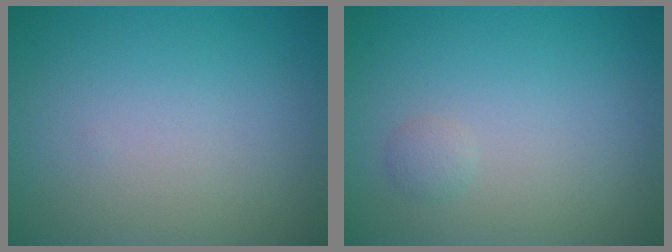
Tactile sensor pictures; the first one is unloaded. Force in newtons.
{"total": 0.7, "press": 0.7, "slide": 0.1}